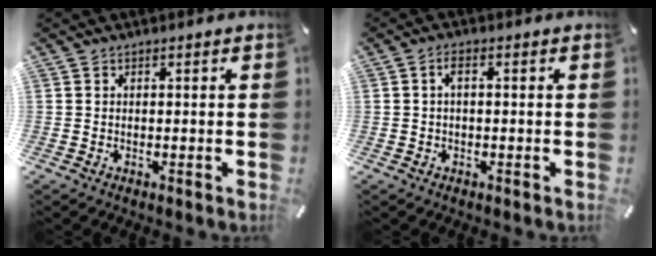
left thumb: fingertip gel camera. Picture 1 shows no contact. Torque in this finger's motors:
{"motor_torque": [-0.20, -0.36, 0.06, 0.25, 0.03]}